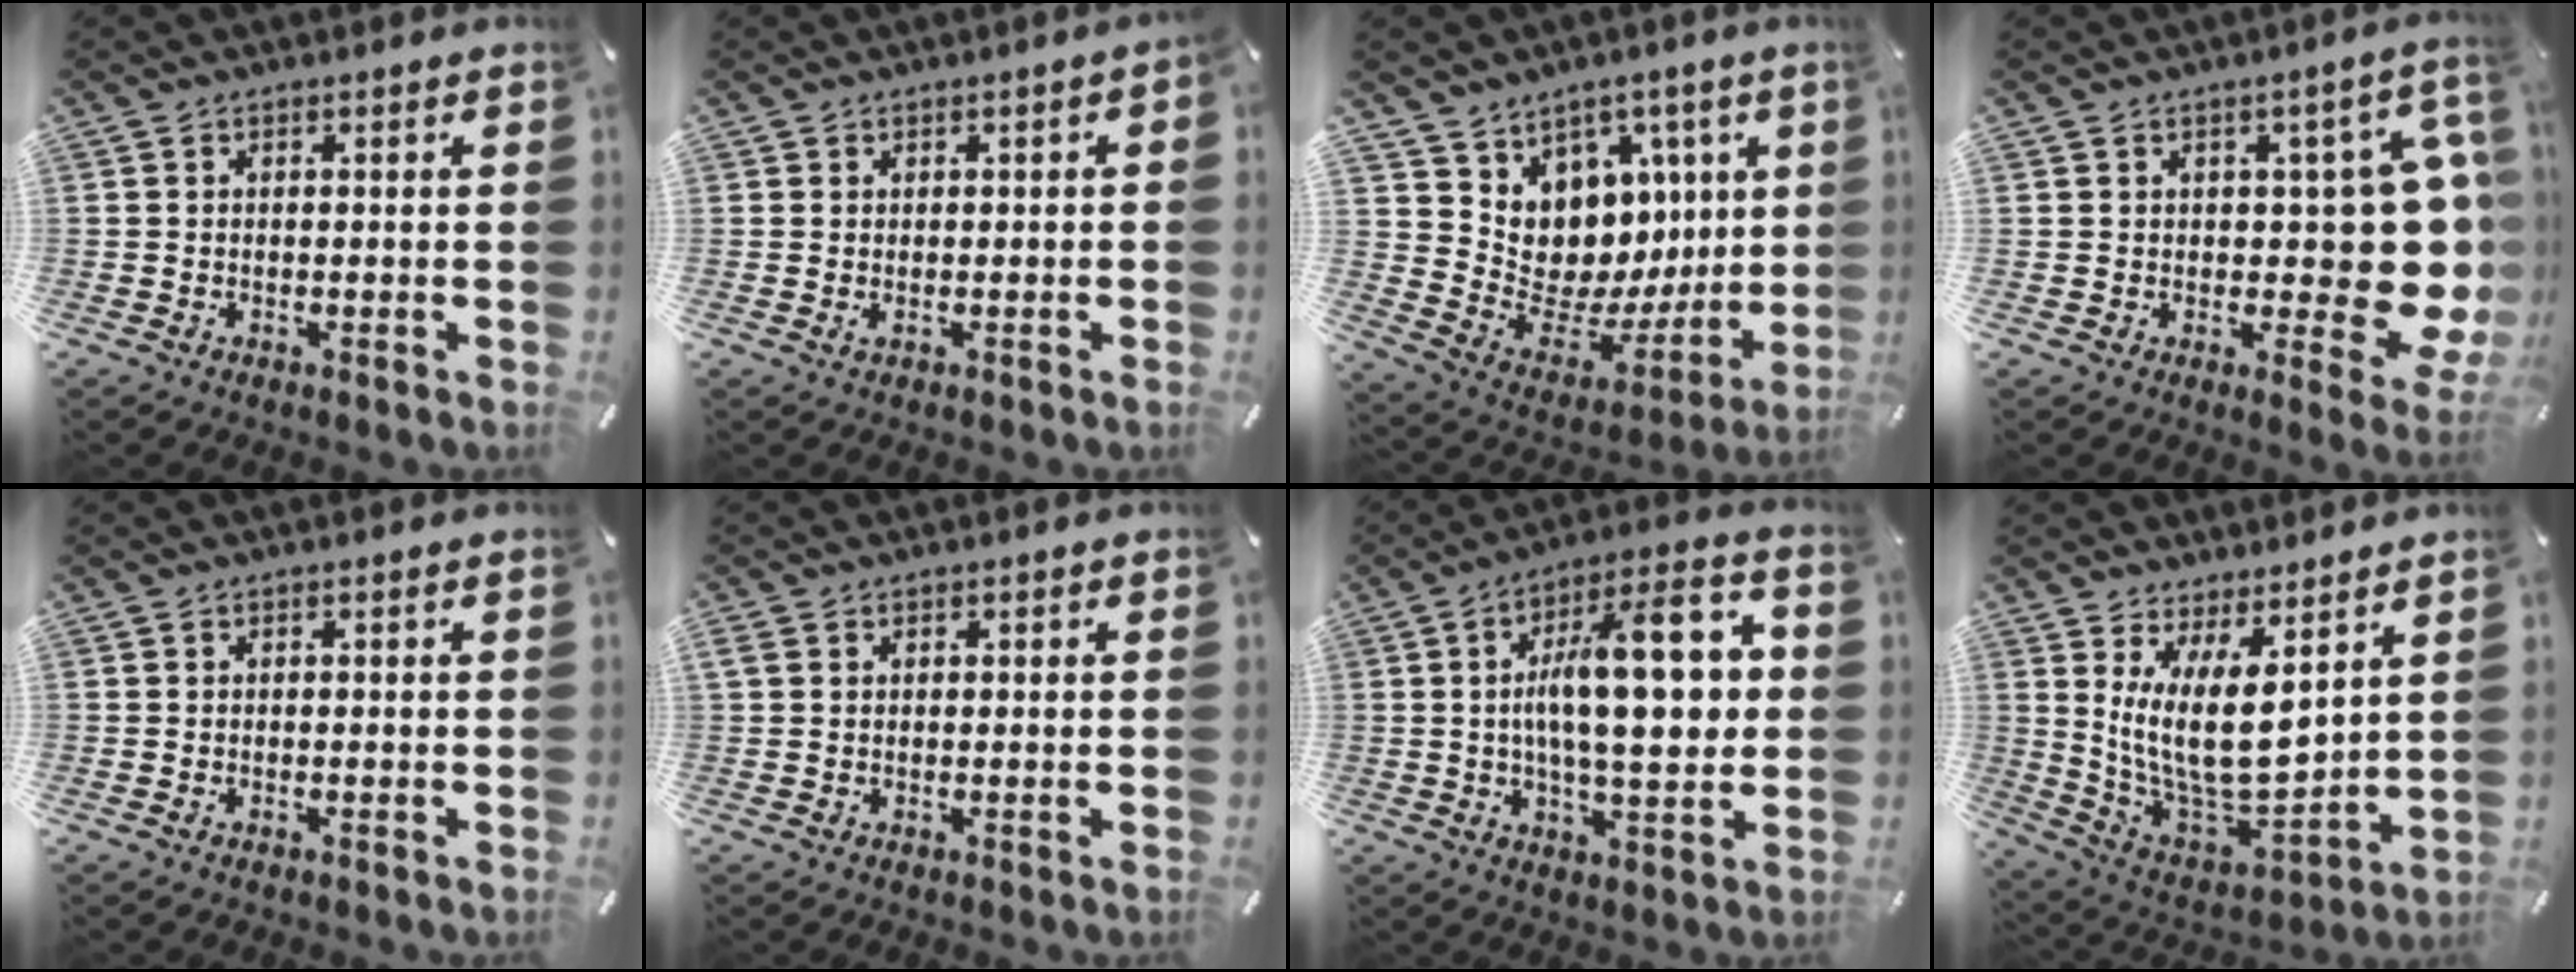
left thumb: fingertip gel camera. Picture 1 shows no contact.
{"total": 1.2, "force": [-0.2, 0.6, 1.0], "torque": [-0.015, 0.001, -0.004]}
{"total": 8.4, "force": [2.3, 8.0, 0.5], "torque": [-0.002, -0.067, 0.056]}
{"total": 14.9, "force": [0.8, 7.6, 12.9], "torque": [-0.136, -0.024, 0.024]}
{"total": 0.0}
{"total": 1.0, "force": [0.3, 0.7, 0.7], "torque": [-0.014, 0.004, 0.004]}
{"total": 19.8, "force": [2.3, 7.2, 18.3], "torque": [-0.296, -0.004, 0.025]}
{"total": 15.1, "force": [5.8, 6.9, 12.2], "torque": [-0.254, -0.058, 0.107]}